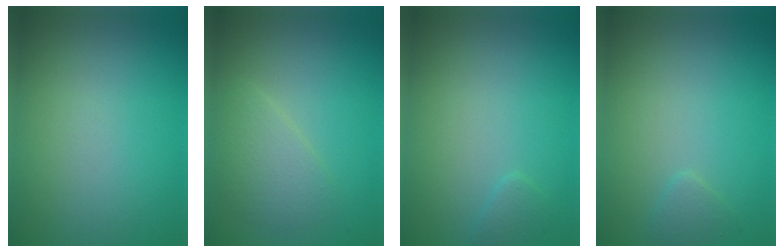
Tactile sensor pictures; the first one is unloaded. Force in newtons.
{"total": 2.5, "press": 2.5, "slide": 0.1}
{"total": 0.8, "press": 0.8, "slide": 0.1}
{"total": 0.9, "press": 0.9, "slide": 0.1}